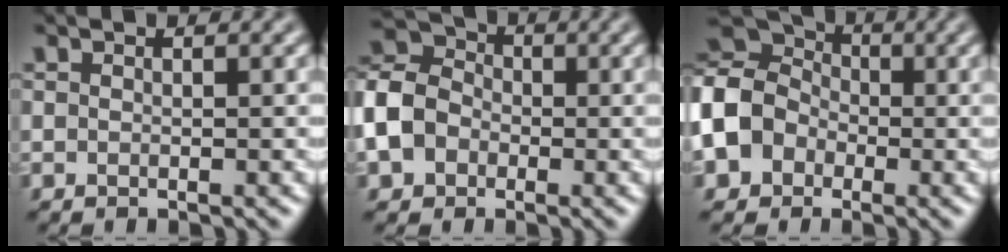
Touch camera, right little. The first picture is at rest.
{"total": 6.9, "force": [-2.0, 5.3, 4.0], "torque": [-0.102, 0.000, -0.053]}
{"total": 9.7, "force": [-1.7, 8.2, 4.9], "torque": [-0.114, 0.006, -0.066]}